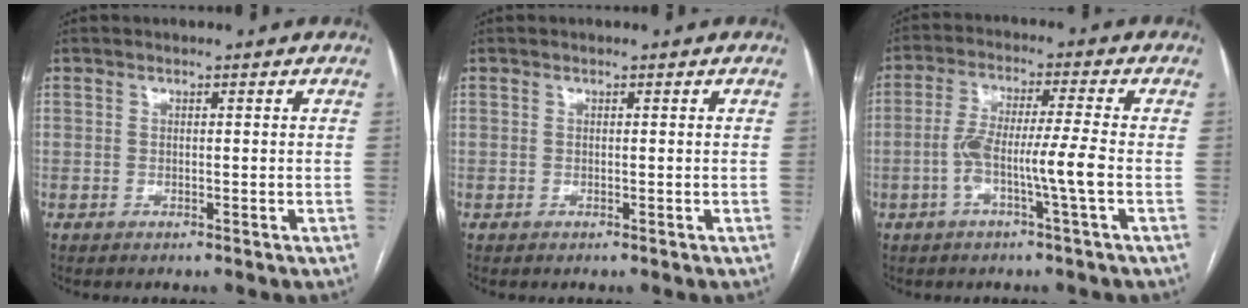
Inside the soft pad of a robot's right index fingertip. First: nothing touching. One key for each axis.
{"total": 0.0}
{"total": 7.6, "fx": -2.2, "fy": -0.6, "fz": 7.3, "tx": -0.142, "ty": 0.011, "tz": -0.042}